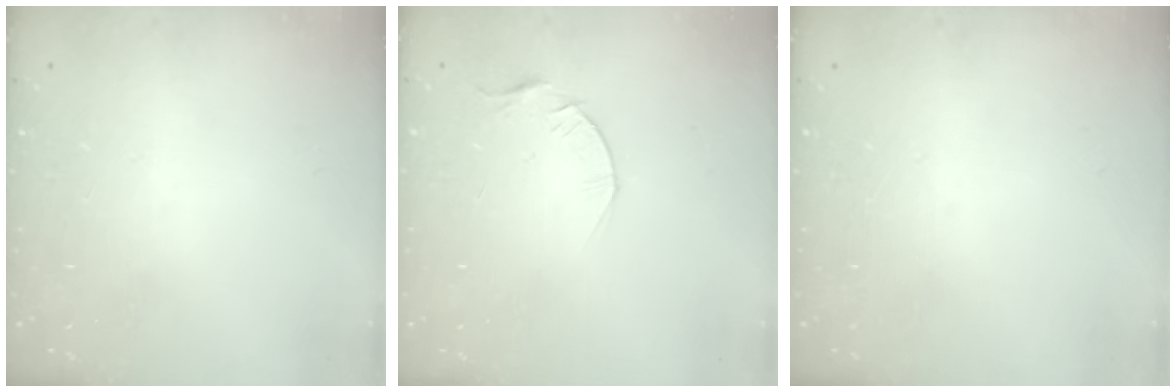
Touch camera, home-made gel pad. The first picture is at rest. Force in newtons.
{"total": 4.1, "press": 4.0, "slide": 0.5}
{"total": 0.0}